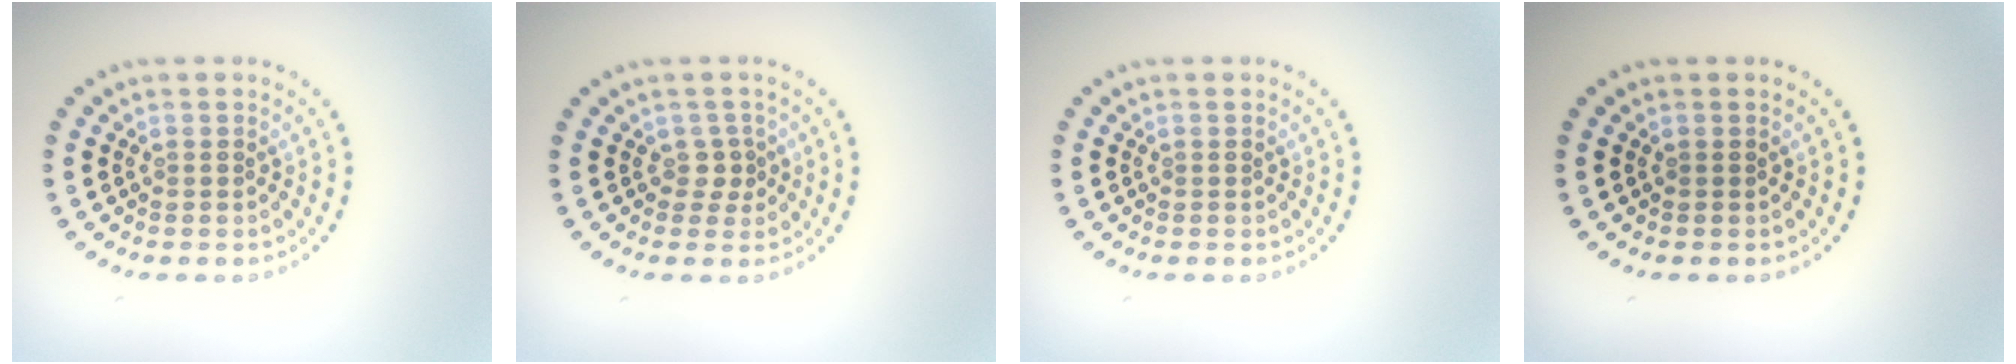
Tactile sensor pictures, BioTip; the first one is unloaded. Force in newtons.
{"total": 1.4, "press": 1.0, "slide": 0.9}
{"total": 0.0}
{"total": 0.0}